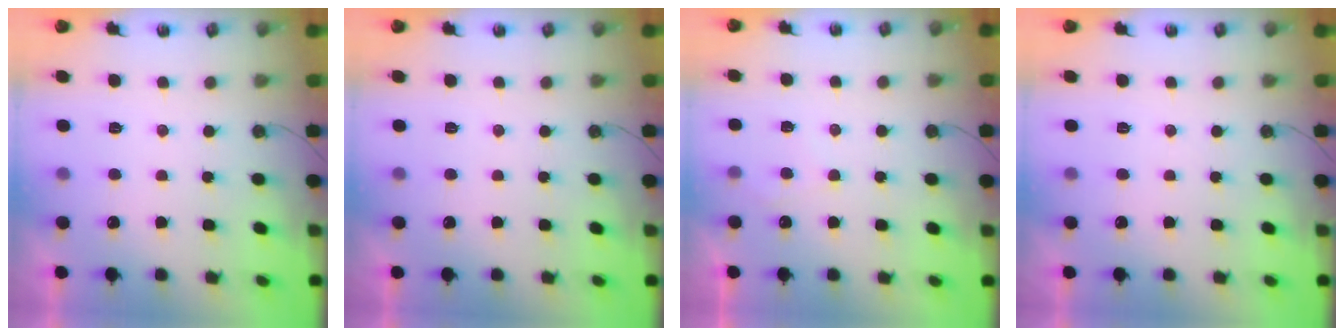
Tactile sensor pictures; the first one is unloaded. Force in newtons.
{"total": 0.0}
{"total": 4.7, "press": 4.7, "slide": 0.5}
{"total": 0.0}